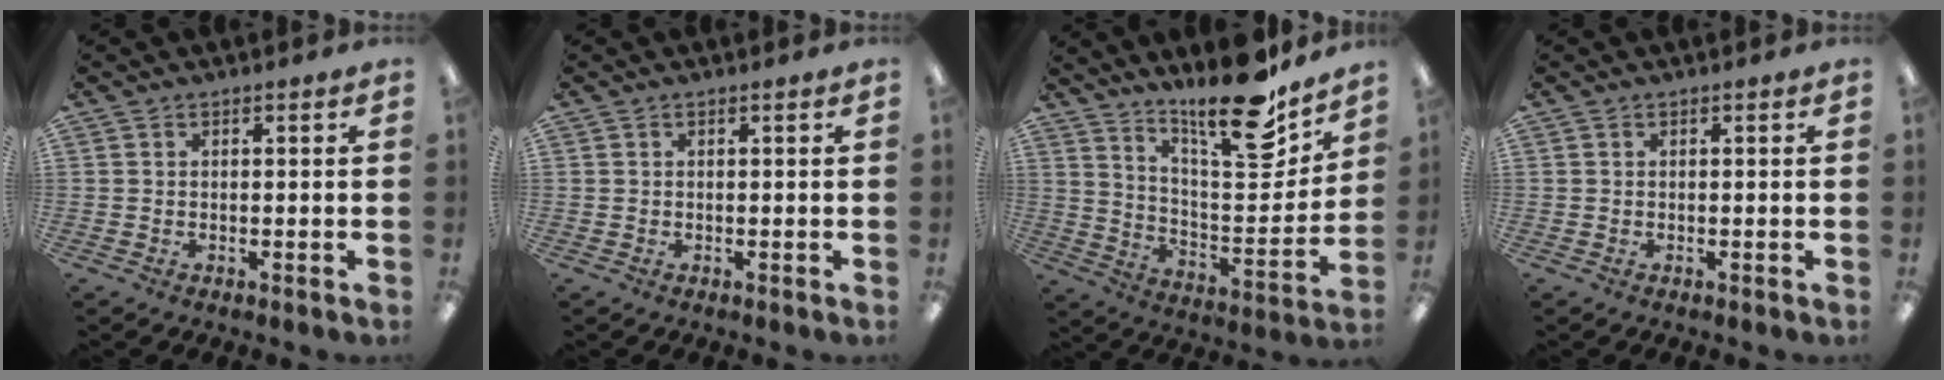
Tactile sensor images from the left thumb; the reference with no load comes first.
{"total": 0.0}
{"total": 19.8, "force": [15.5, 4.6, 11.4], "torque": [-0.178, -0.115, 0.255]}
{"total": 0.0}